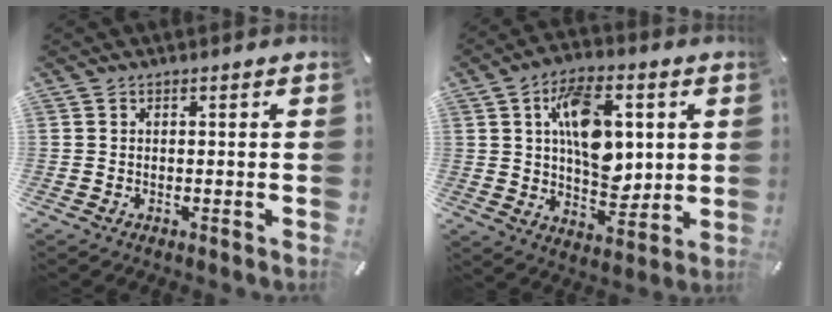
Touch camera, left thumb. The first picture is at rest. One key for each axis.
{"total": 15.0, "fx": 3.2, "fy": 9.7, "fz": 11.0, "tx": -0.170, "ty": 0.002, "tz": 0.055}